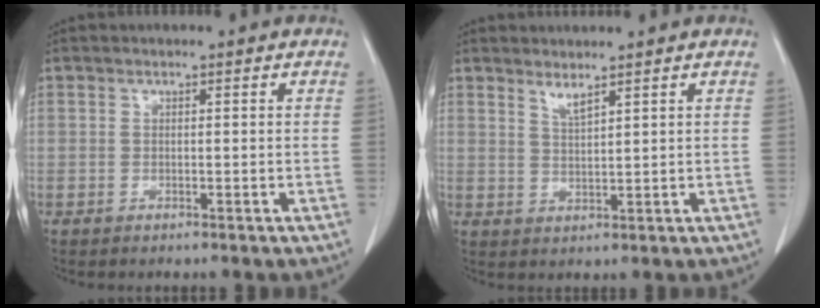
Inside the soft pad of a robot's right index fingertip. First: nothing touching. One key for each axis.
{"total": 2.1, "fx": 1.8, "fy": -0.1, "fz": 1.2, "tx": -0.025, "ty": -0.012, "tz": 0.039}